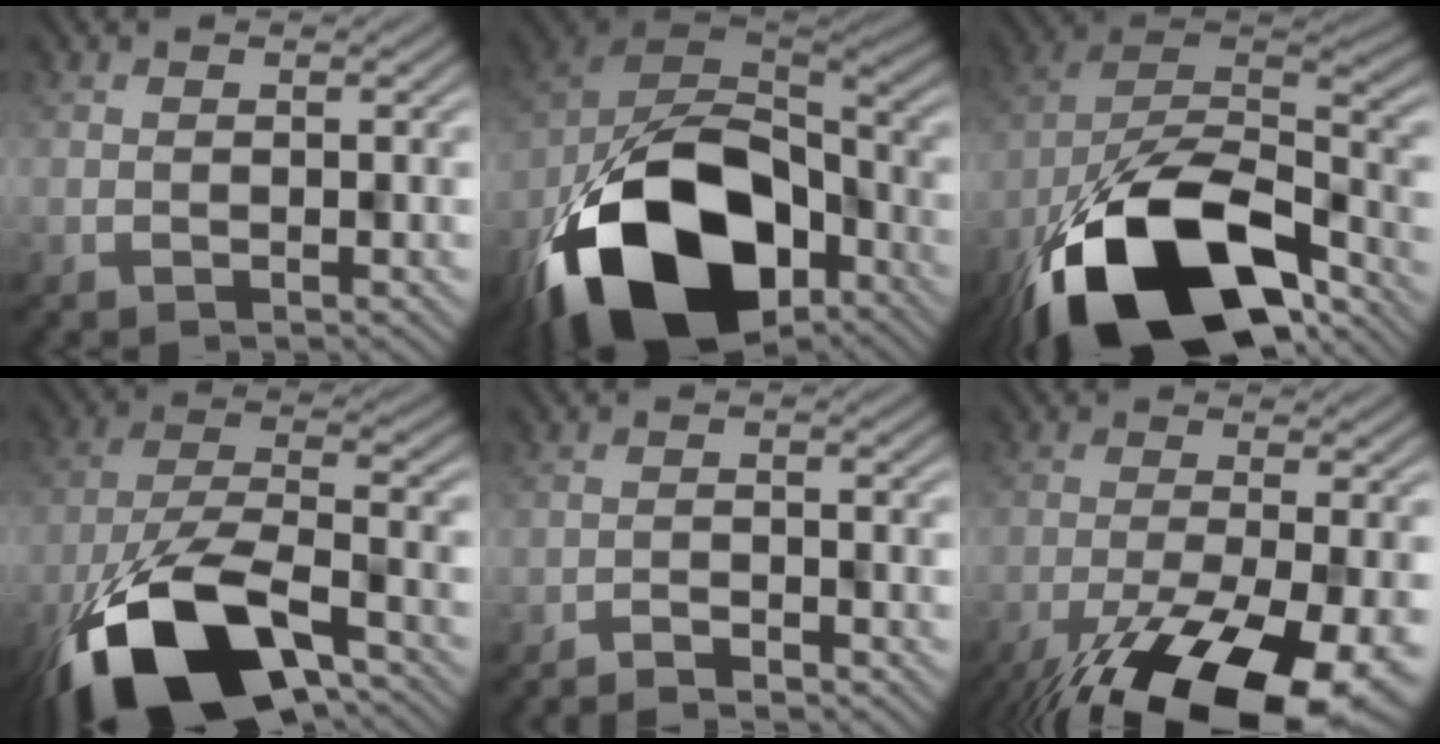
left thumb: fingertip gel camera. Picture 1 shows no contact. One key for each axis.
{"total": 19.3, "fx": -10.7, "fy": 11.3, "fz": 11.5, "tx": -0.239, "ty": -0.037, "tz": -0.178}
{"total": 19.4, "fx": -11.8, "fy": 8.6, "fz": 12.9, "tx": -0.248, "ty": -0.034, "tz": -0.192}
{"total": 17.7, "fx": -10.3, "fy": 7.4, "fz": 12.4, "tx": -0.246, "ty": -0.029, "tz": -0.177}
{"total": 2.5, "fx": -2.4, "fy": 0.1, "fz": 0.4, "tx": -0.009, "ty": 0.004, "tz": -0.043}
{"total": 15.0, "fx": -9.2, "fy": 4.1, "fz": 11.1, "tx": -0.197, "ty": -0.040, "tz": -0.131}